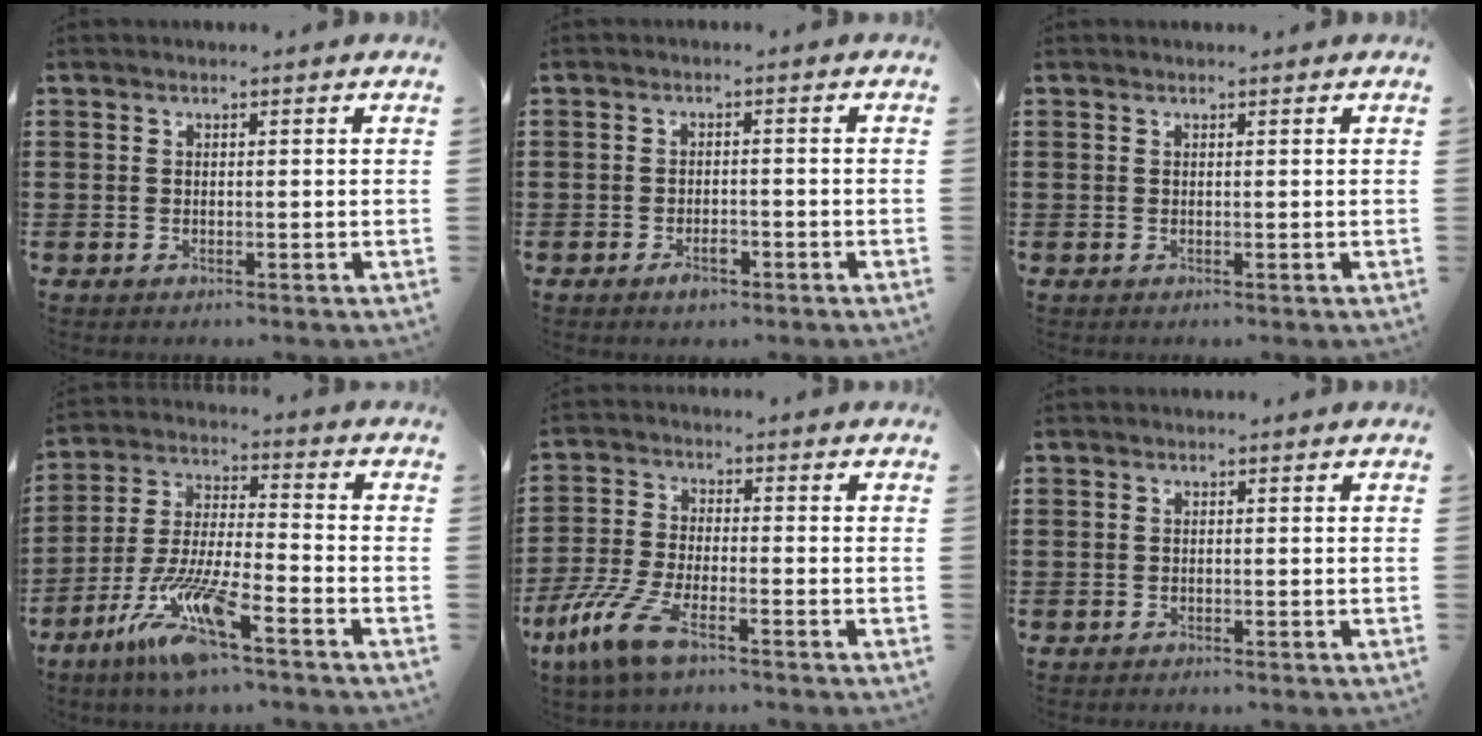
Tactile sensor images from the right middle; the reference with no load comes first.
{"total": 2.6, "force": [-1.6, 1.0, 1.8], "torque": [-0.040, -0.001, -0.032]}
{"total": 0.0}
{"total": 11.8, "force": [-7.9, 1.2, 8.7], "torque": [-0.194, -0.011, -0.160]}
{"total": 9.1, "force": [-6.0, 2.6, 6.3], "torque": [-0.160, -0.009, -0.122]}
{"total": 0.8, "force": [-0.7, 0.4, 0.0], "torque": [0.001, 0.002, -0.017]}